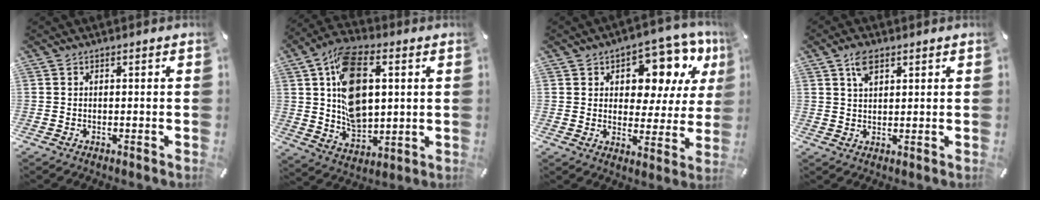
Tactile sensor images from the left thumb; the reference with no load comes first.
{"total": 15.9, "force": [3.8, 10.0, 11.7], "torque": [-0.220, 0.002, 0.070]}
{"total": 13.6, "force": [8.0, 8.3, 7.1], "torque": [-0.096, -0.061, 0.138]}
{"total": 4.7, "force": [2.6, 2.5, 3.0], "torque": [-0.059, -0.001, 0.046]}